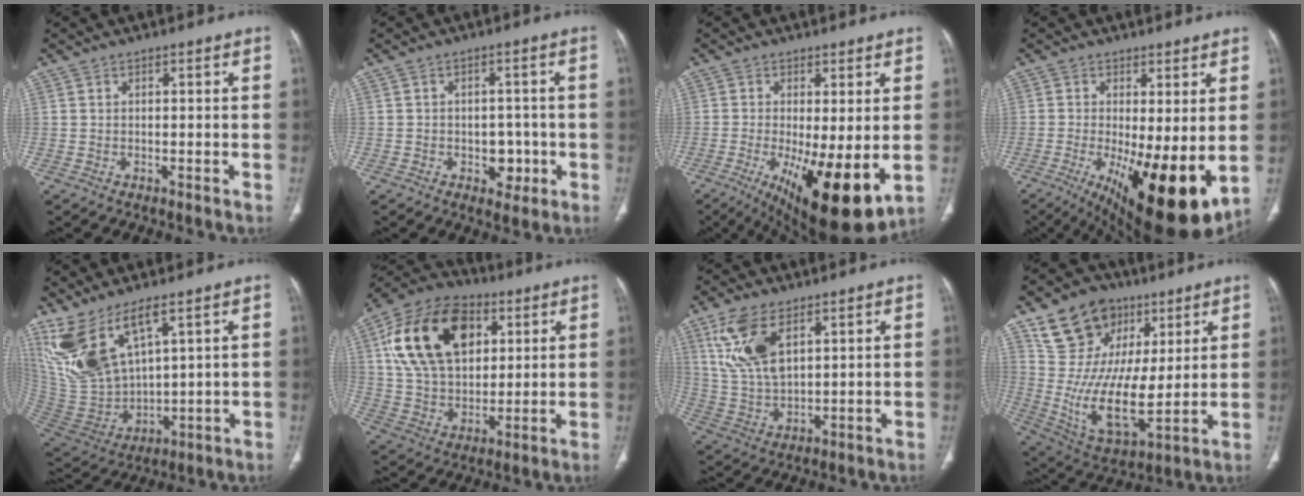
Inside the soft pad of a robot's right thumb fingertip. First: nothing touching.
{"total": 4.8, "force": [-1.4, 3.6, 2.8], "torque": [-0.004, 0.012, -0.015]}
{"total": 15.1, "force": [-3.3, 4.7, 14.0], "torque": [-0.203, -0.029, -0.033]}
{"total": 16.8, "force": [-2.8, 5.6, 15.5], "torque": [-0.215, -0.029, -0.019]}
{"total": 15.0, "force": [8.5, 6.0, 10.8], "torque": [-0.214, -0.041, 0.197]}
{"total": 22.9, "force": [7.6, 14.8, 15.7], "torque": [-0.266, -0.002, 0.133]}
{"total": 12.3, "force": [5.7, 6.1, 9.0], "torque": [-0.180, -0.018, 0.124]}
{"total": 20.1, "force": [10.1, 13.7, 10.7], "torque": [-0.163, -0.042, 0.194]}